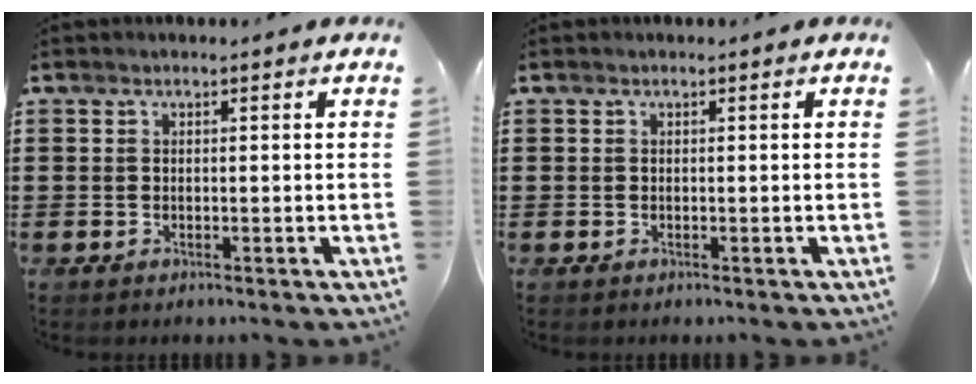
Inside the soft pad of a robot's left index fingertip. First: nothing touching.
{"total": 0.0}